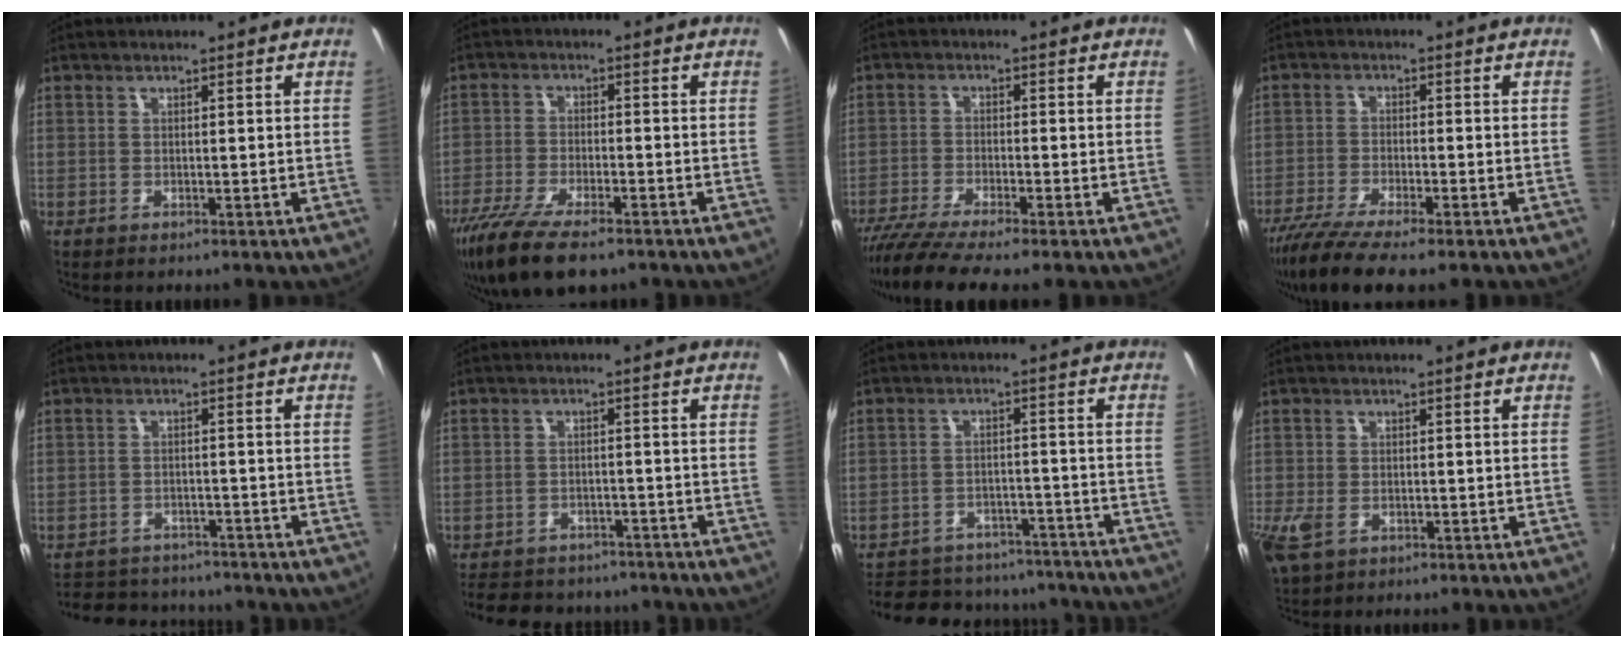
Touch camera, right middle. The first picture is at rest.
{"total": 13.2, "force": [-9.4, 4.3, 8.2], "torque": [-0.186, -0.044, -0.171]}
{"total": 7.4, "force": [-6.2, 0.0, 4.1], "torque": [-0.100, -0.027, -0.113]}
{"total": 8.9, "force": [-7.1, 0.9, 5.4], "torque": [-0.128, -0.033, -0.130]}
{"total": 11.5, "force": [-10.1, 4.5, 3.2], "torque": [-0.083, 0.017, -0.142]}
{"total": 14.5, "force": [-12.0, 6.6, 4.8], "torque": [-0.119, 0.021, -0.160]}
{"total": 21.9, "force": [-18.4, 9.1, 7.6], "torque": [-0.170, 0.033, -0.227]}
{"total": 6.4, "force": [-2.7, 4.1, 4.2], "torque": [-0.099, -0.019, -0.047]}